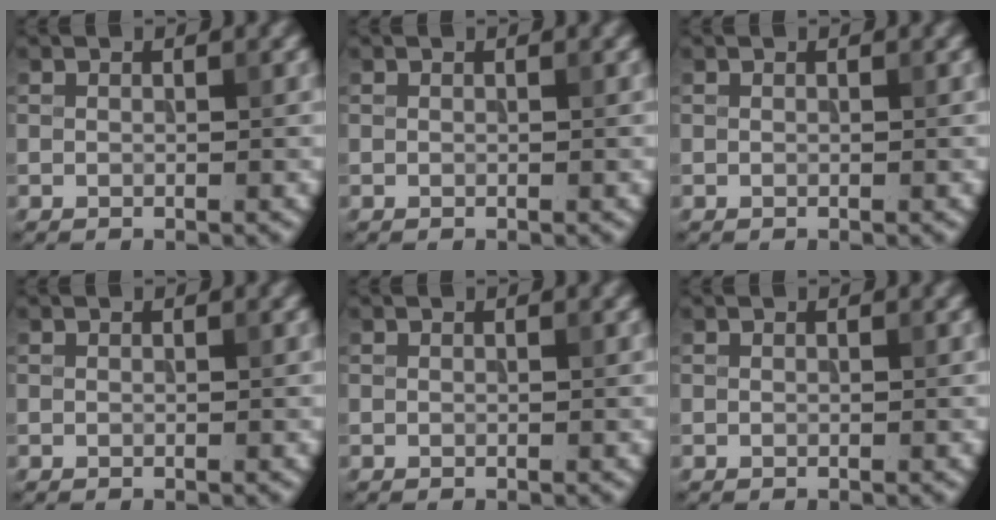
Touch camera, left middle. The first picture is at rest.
{"total": 0.0}
{"total": 0.0}
{"total": 0.0}
{"total": 0.0}
{"total": 0.0}